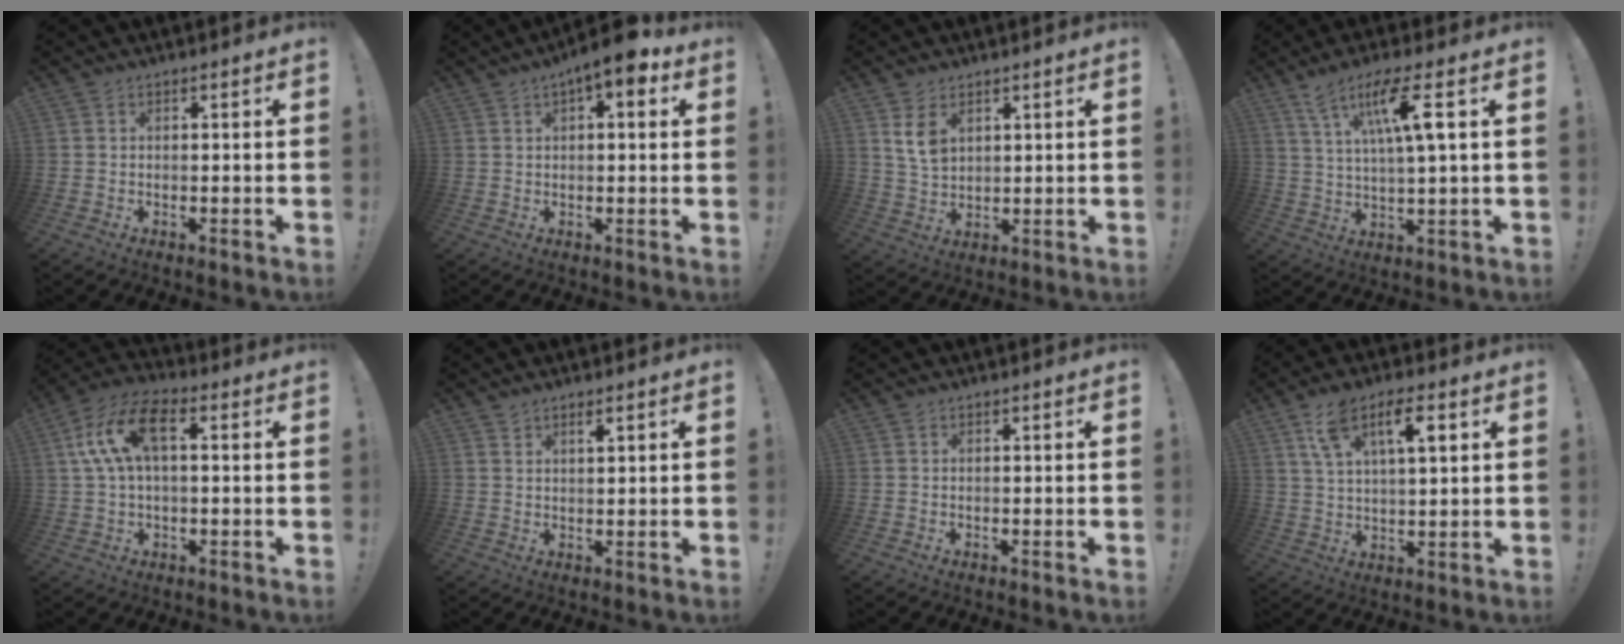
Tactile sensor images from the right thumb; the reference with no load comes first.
{"total": 7.2, "force": [3.6, 1.6, 6.0], "torque": [-0.084, -0.017, 0.055]}
{"total": 6.7, "force": [3.4, 4.3, 3.9], "torque": [-0.060, -0.015, 0.065]}
{"total": 11.3, "force": [4.8, 1.1, 10.2], "torque": [-0.182, -0.004, 0.072]}
{"total": 12.7, "force": [2.8, 6.8, 10.4], "torque": [-0.212, 0.016, 0.057]}
{"total": 2.2, "force": [1.7, 0.6, 1.3], "torque": [-0.018, -0.007, 0.027]}
{"total": 0.0}
{"total": 10.6, "force": [5.0, 4.1, 8.4], "torque": [-0.139, -0.004, 0.086]}